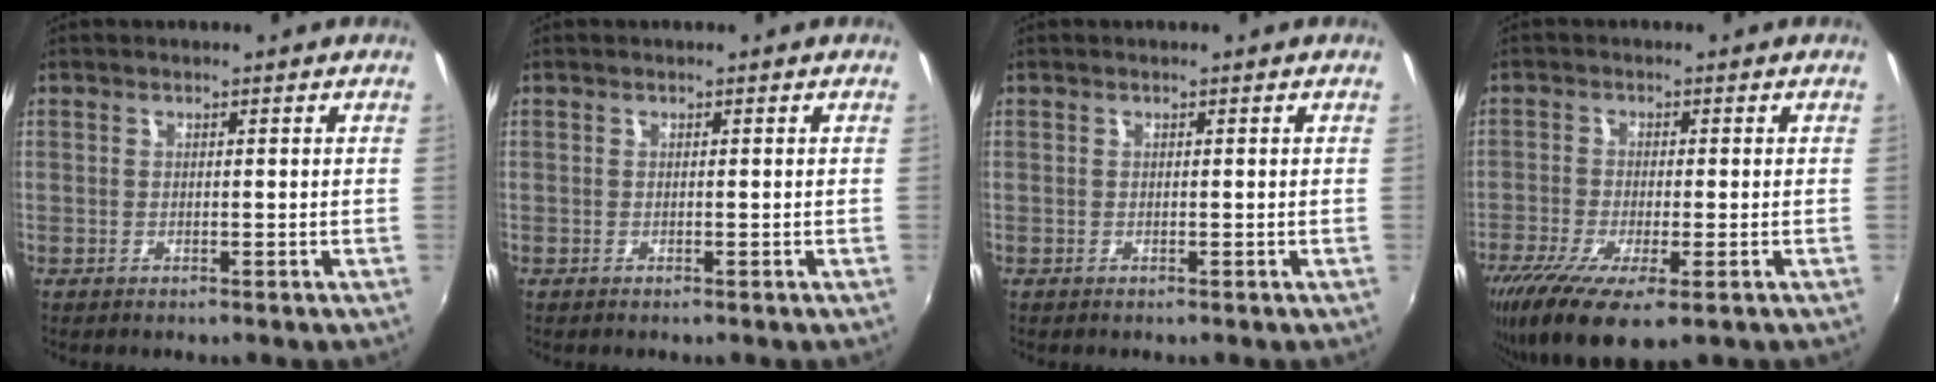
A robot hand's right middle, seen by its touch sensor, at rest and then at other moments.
{"total": 0.0}
{"total": 0.0}
{"total": 11.4, "force": [-6.6, 3.1, 8.8], "torque": [-0.185, -0.044, -0.113]}